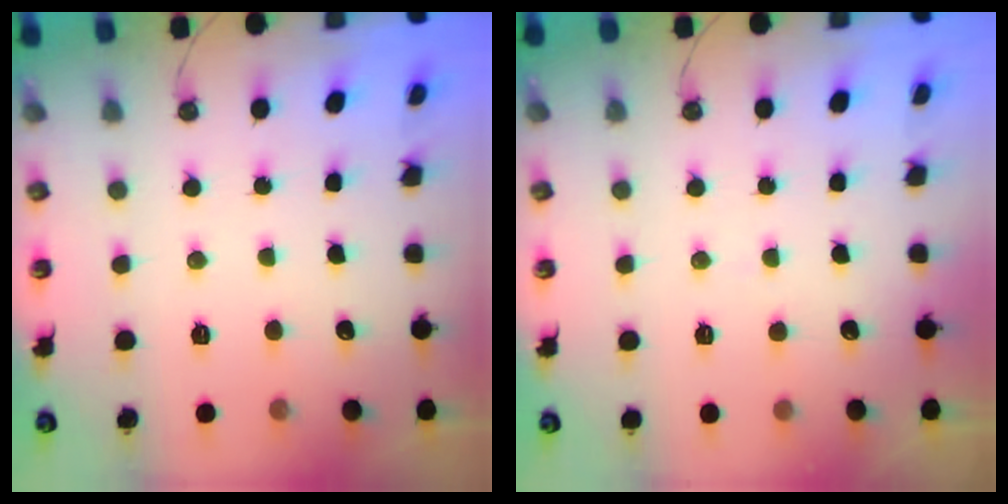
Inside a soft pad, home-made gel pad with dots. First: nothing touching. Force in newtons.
{"total": 3.5, "press": 3.5, "slide": 0.4}